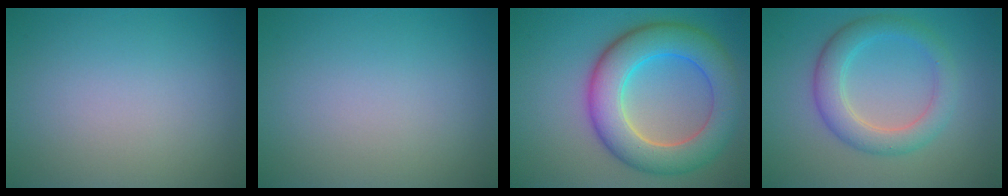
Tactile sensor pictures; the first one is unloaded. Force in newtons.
{"total": 0.0}
{"total": 8.8, "press": 8.8, "slide": 0.4}
{"total": 4.2, "press": 4.2, "slide": 0.1}